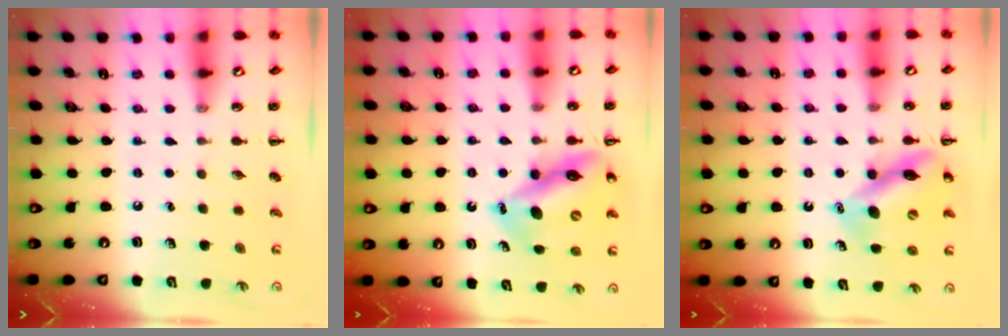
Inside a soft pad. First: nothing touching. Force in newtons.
{"total": 14.2, "press": 13.6, "slide": 4.3}
{"total": 12.2, "press": 11.9, "slide": 2.8}